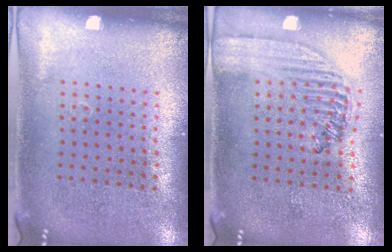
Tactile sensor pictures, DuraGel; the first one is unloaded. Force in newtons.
{"total": 1.5, "press": 1.4, "slide": 0.5}